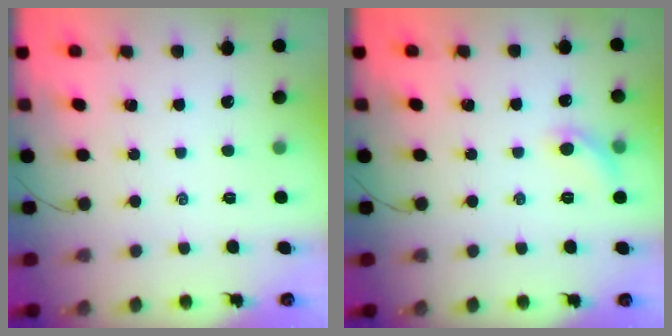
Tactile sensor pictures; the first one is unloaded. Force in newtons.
{"total": 6.7, "press": 6.7, "slide": 1.0}